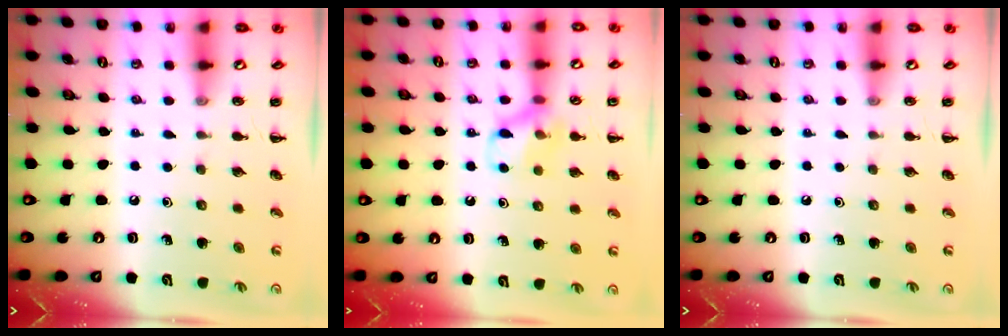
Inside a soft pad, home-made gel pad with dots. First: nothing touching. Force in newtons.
{"total": 10.5, "press": 10.4, "slide": 1.5}
{"total": 0.0}